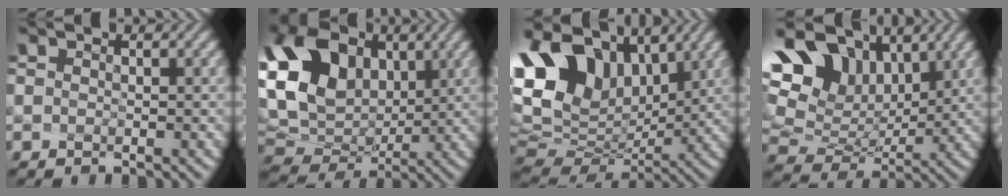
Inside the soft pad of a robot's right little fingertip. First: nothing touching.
{"total": 14.1, "force": [3.3, 10.7, 8.6], "torque": [-0.207, 0.002, 0.096]}
{"total": 12.4, "force": [5.5, 7.5, 8.2], "torque": [-0.196, 0.004, 0.132]}
{"total": 12.2, "force": [6.0, 7.9, 7.0], "torque": [-0.156, 0.017, 0.130]}